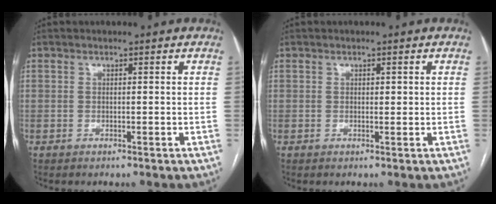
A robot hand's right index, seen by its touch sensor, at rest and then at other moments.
{"total": 0.8, "force": [0.3, 0.4, 0.7], "torque": [-0.009, 0.000, 0.004]}